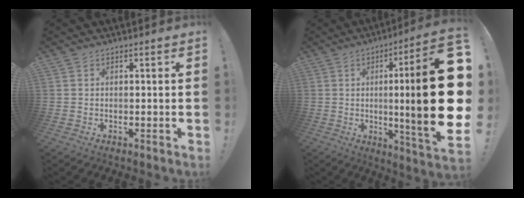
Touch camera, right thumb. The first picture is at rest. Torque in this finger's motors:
{"motor_torque": [2.47, 2.55, 2.77, 0.00, 0.79]}